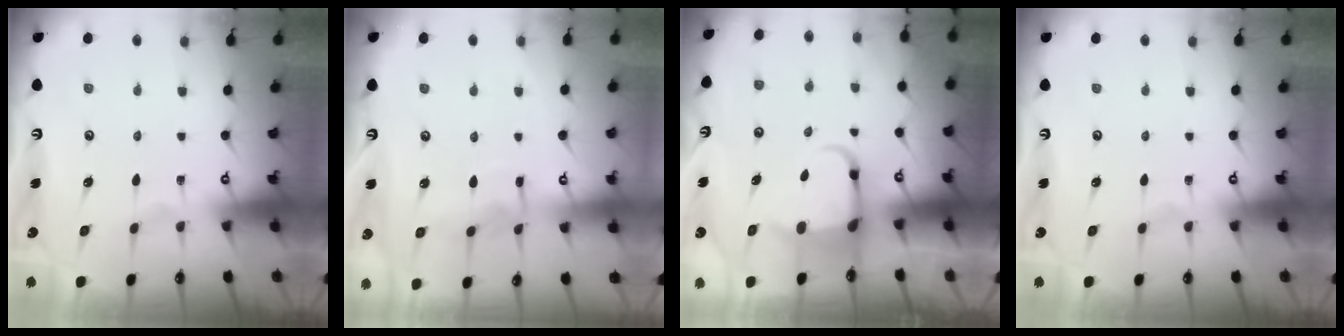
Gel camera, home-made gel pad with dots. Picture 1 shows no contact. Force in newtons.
{"total": 5.5, "press": 5.5, "slide": 0.5}
{"total": 4.8, "press": 4.7, "slide": 1.2}
{"total": 0.0}